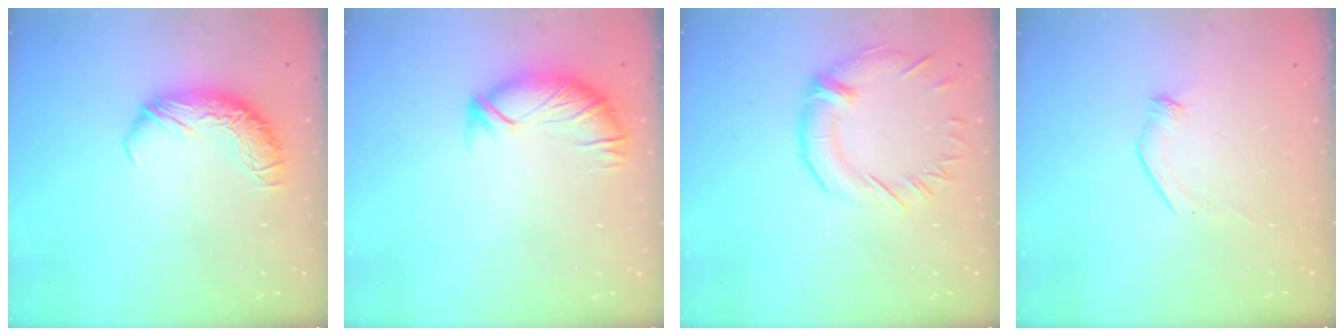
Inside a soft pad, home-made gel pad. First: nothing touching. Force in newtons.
{"total": 3.4, "press": 3.1, "slide": 1.3}
{"total": 0.8, "press": 0.4, "slide": 0.7}
{"total": 5.9, "press": 5.8, "slide": 1.3}